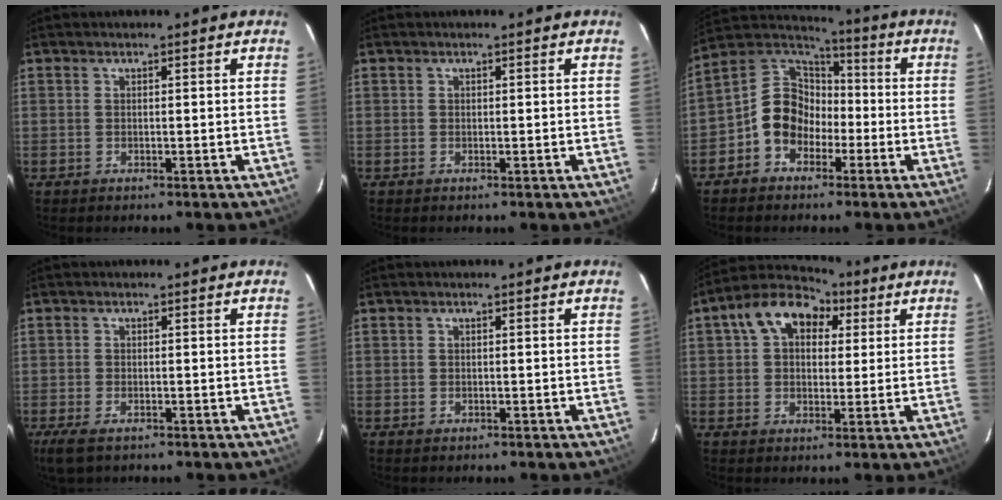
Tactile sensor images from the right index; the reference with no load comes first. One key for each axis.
{"total": 0.0}
{"total": 11.3, "fx": -4.2, "fy": 9.0, "fz": 5.3, "tx": -0.109, "ty": 0.031, "tz": -0.080}
{"total": 4.3, "fx": -2.8, "fy": 1.9, "fz": 2.6, "tx": -0.061, "ty": -0.014, "tz": -0.051}
{"total": 0.6, "fx": -0.3, "fy": 0.5, "fz": 0.1, "tx": 0.001, "ty": 0.000, "tz": -0.004}
{"total": 11.6, "fx": 4.4, "fy": 8.2, "fz": 7.0, "tx": -0.131, "ty": 0.048, "tz": 0.066}